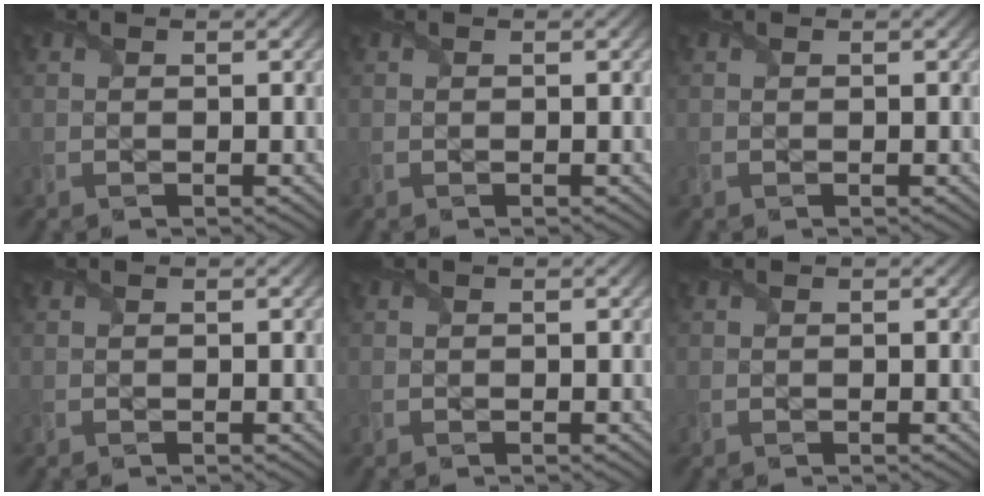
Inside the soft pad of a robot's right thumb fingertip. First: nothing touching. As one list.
[{"total": 0.0}, {"total": 0.0}, {"total": 0.0}, {"total": 0.0}, {"total": 0.0}]